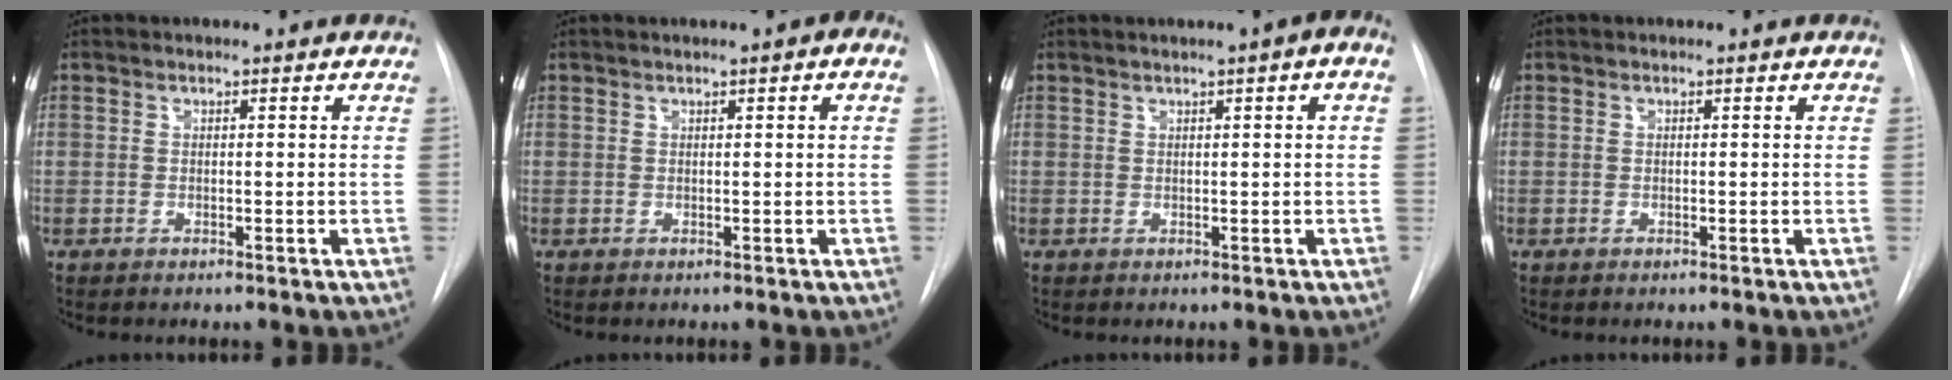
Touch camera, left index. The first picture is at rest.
{"total": 2.2, "force": [0.8, 0.2, 2.1], "torque": [-0.031, 0.009, 0.010]}
{"total": 3.7, "force": [1.4, 0.2, 3.4], "torque": [-0.047, 0.013, 0.018]}
{"total": 0.0}